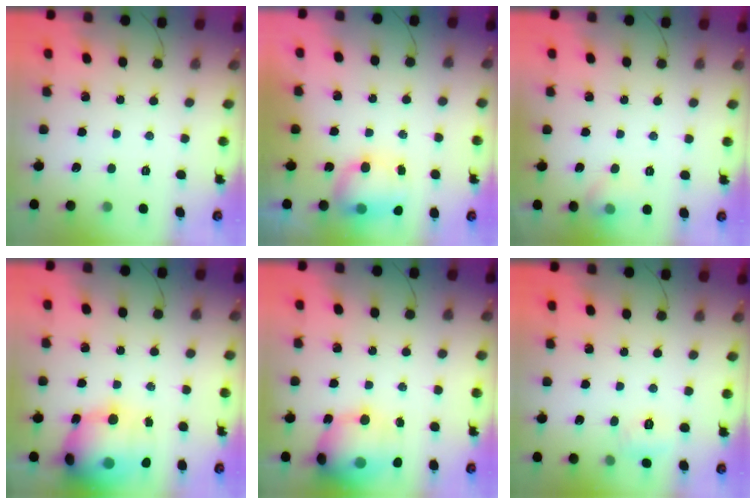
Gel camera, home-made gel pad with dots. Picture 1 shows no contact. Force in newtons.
{"total": 9.1, "press": 8.3, "slide": 3.7}
{"total": 6.2, "press": 6.0, "slide": 1.7}
{"total": 19.6, "press": 19.1, "slide": 4.3}
{"total": 19.0, "press": 16.9, "slide": 8.7}
{"total": 5.2, "press": 5.0, "slide": 1.4}